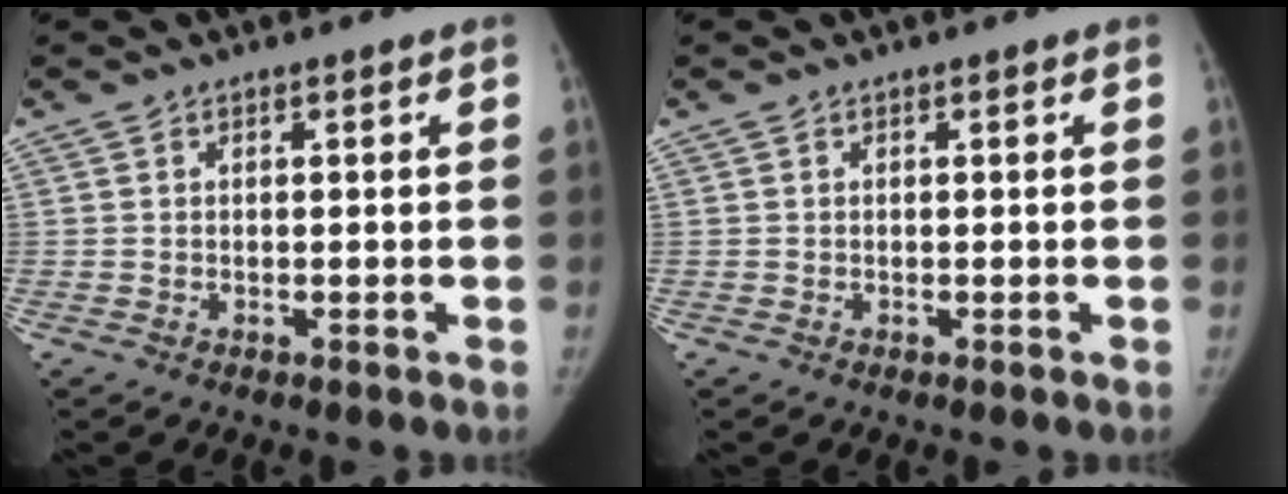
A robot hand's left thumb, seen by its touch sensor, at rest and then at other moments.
{"total": 0.0}